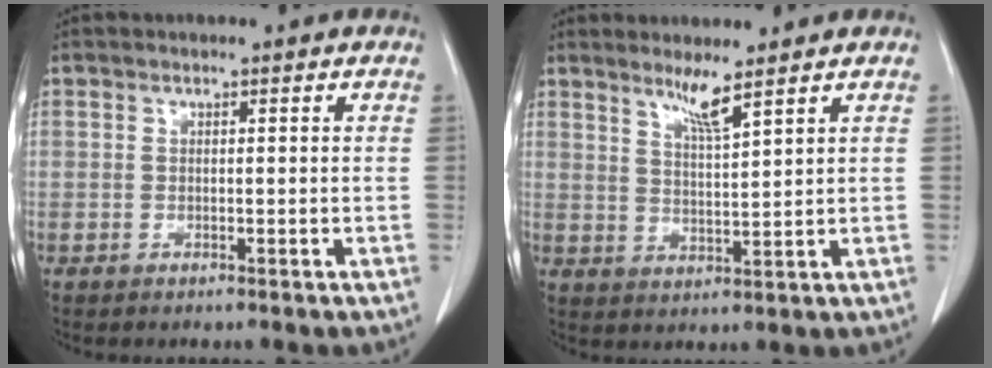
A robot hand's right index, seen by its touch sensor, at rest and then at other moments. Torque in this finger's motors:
{"motor_torque": [0.11, 0.12, 0.05, 0.06]}